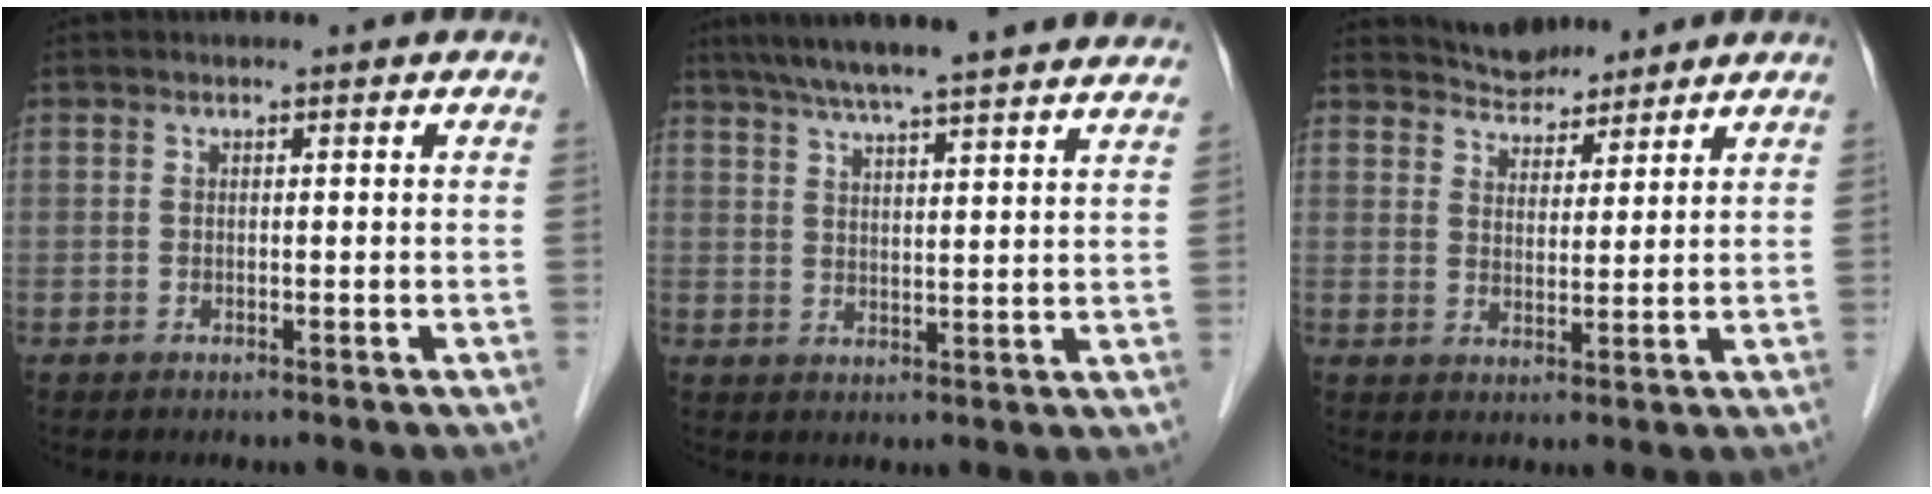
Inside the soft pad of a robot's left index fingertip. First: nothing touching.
{"total": 20.5, "force": [17.8, 0.8, 10.1], "torque": [-0.162, 0.026, 0.232]}
{"total": 5.4, "force": [5.1, 1.6, 0.4], "torque": [-0.010, 0.014, 0.090]}